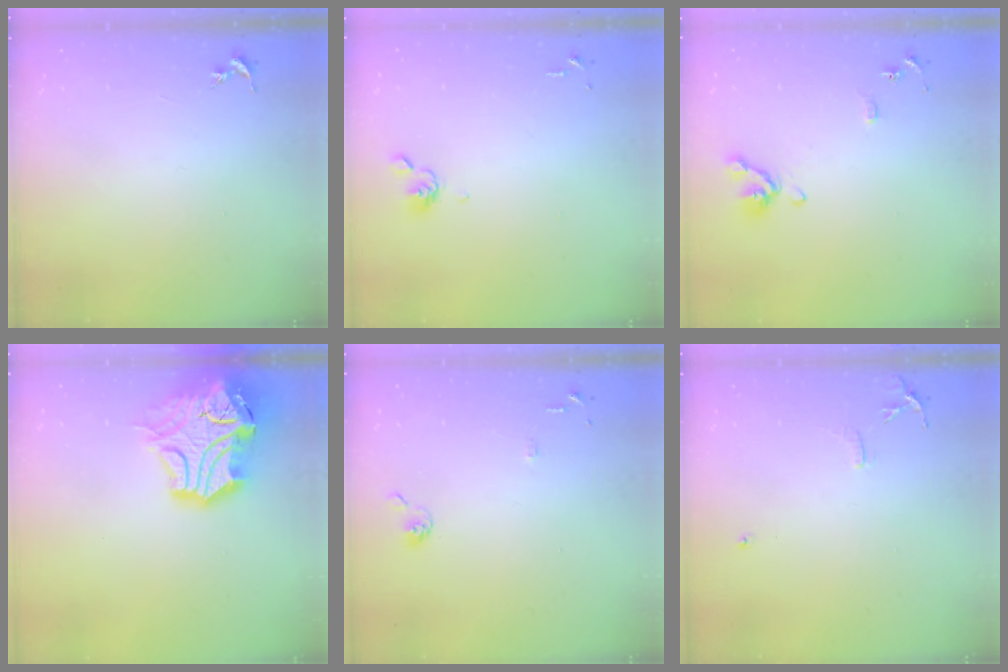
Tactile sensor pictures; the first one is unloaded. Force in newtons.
{"total": 5.6, "press": 5.5, "slide": 1.4}
{"total": 9.9, "press": 9.8, "slide": 1.3}
{"total": 19.5, "press": 19.3, "slide": 2.9}
{"total": 7.0, "press": 7.0, "slide": 0.7}
{"total": 6.2, "press": 6.1, "slide": 0.7}